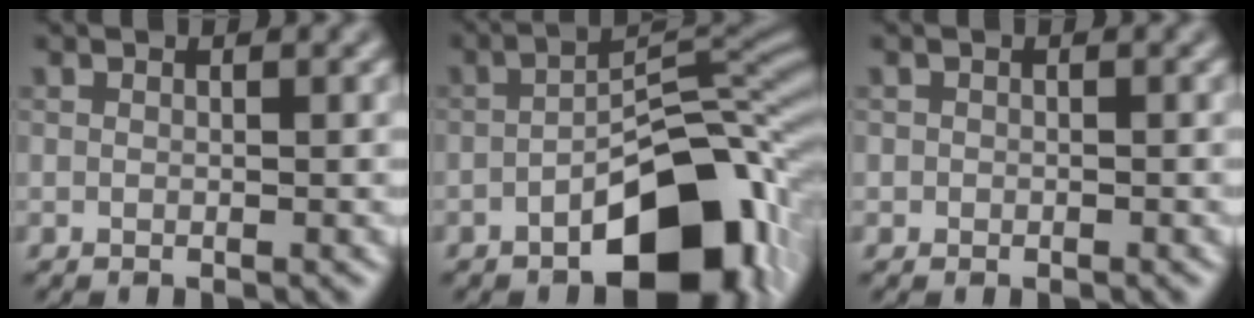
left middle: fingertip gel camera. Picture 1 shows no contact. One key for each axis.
{"total": 11.0, "fx": -5.1, "fy": 5.0, "fz": 8.4, "tx": -0.110, "ty": 0.006, "tz": -0.091}
{"total": 0.6, "fx": -0.1, "fy": 0.6, "fz": 0.0, "tx": 0.006, "ty": -0.004, "tz": -0.003}